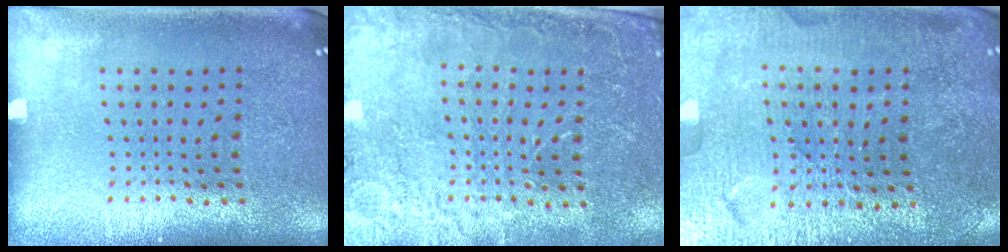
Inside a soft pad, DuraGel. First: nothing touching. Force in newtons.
{"total": 2.7, "press": 2.6, "slide": 0.3}
{"total": 3.2, "press": 3.2, "slide": 0.1}